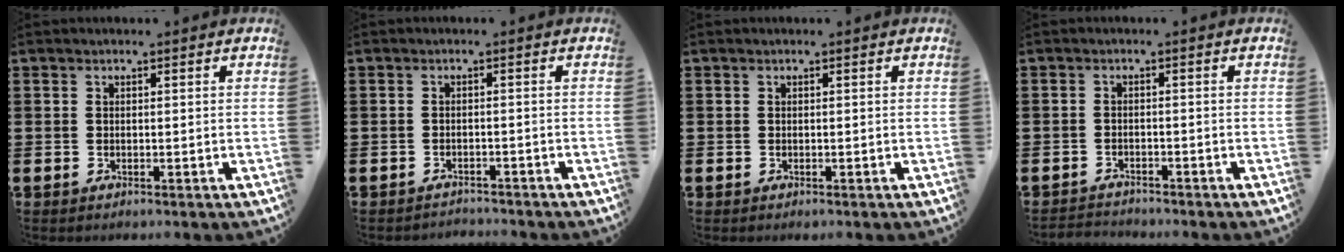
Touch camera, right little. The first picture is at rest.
{"total": 1.2, "force": [-1.2, 0.0, -0.1], "torque": [-0.001, 0.004, -0.027]}
{"total": 0.0}
{"total": 1.4, "force": [-1.4, 0.1, -0.2], "torque": [-0.001, 0.003, -0.032]}